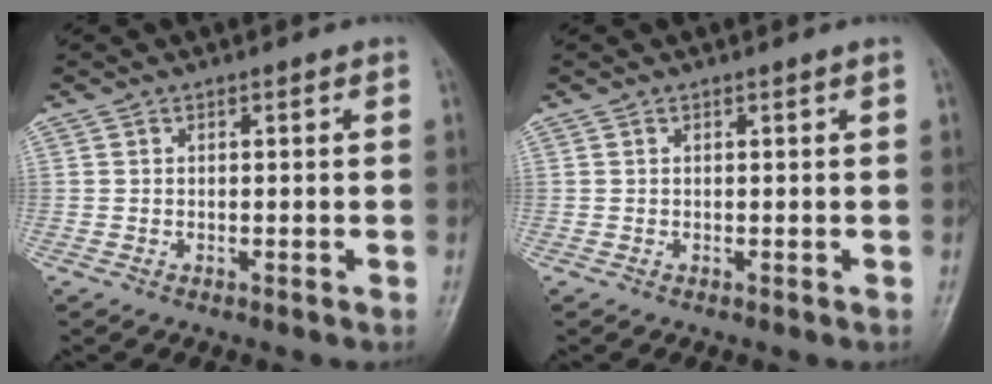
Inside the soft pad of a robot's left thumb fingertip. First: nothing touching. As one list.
[{"total": 0.0}]